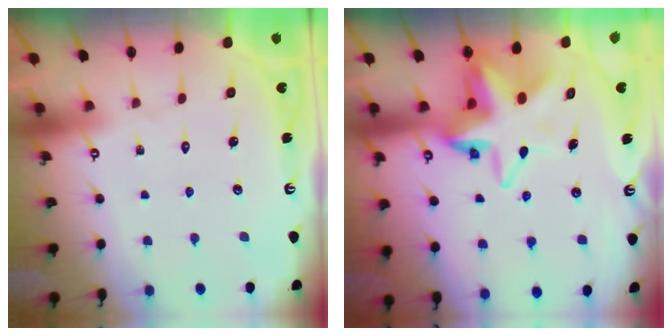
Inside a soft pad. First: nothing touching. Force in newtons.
{"total": 11.4, "press": 11.3, "slide": 1.3}